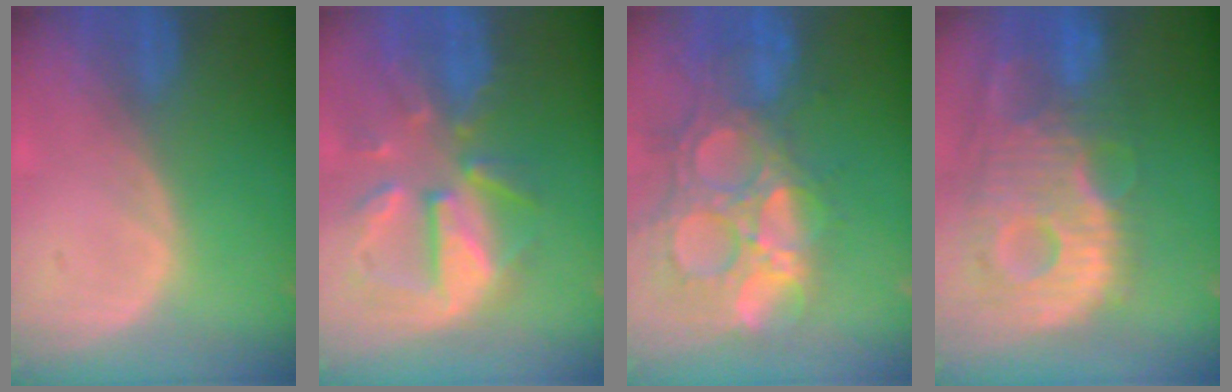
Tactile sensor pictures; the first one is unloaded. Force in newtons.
{"total": 11.0, "press": 9.7, "slide": 5.3}
{"total": 14.3, "press": 12.2, "slide": 7.6}
{"total": 13.7, "press": 11.8, "slide": 6.8}